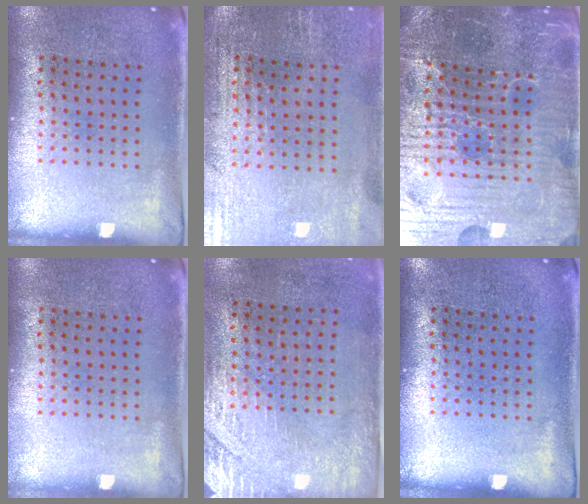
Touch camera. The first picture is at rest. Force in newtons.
{"total": 0.6, "press": 0.5, "slide": 0.3}
{"total": 6.6, "press": 6.0, "slide": 2.8}
{"total": 0.0}
{"total": 2.9, "press": 2.5, "slide": 1.5}
{"total": 0.0}